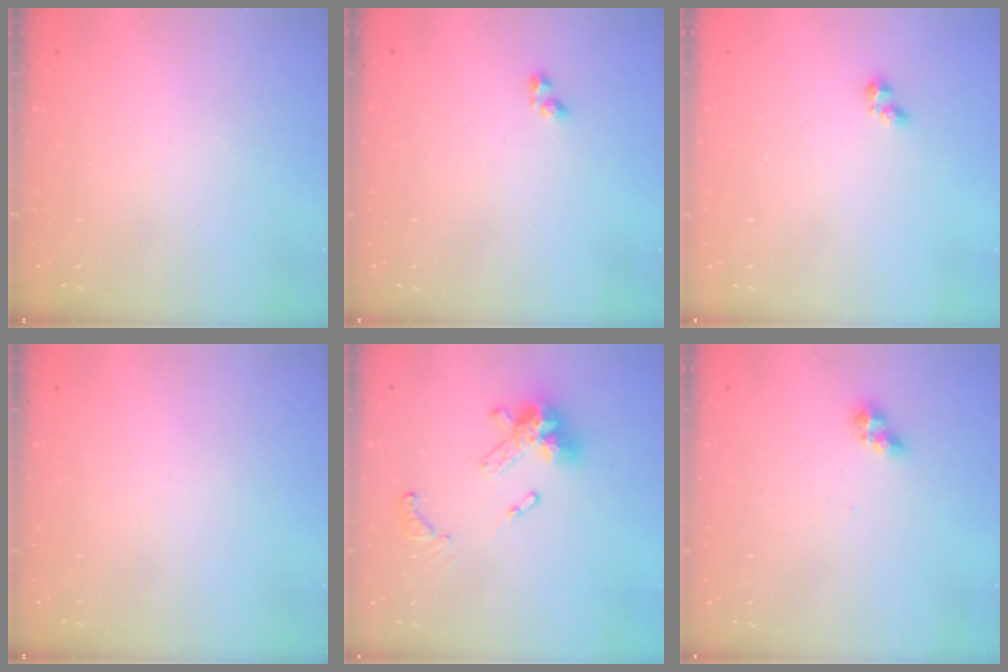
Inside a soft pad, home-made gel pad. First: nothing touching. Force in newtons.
{"total": 2.9, "press": 2.9, "slide": 0.4}
{"total": 2.6, "press": 2.5, "slide": 0.5}
{"total": 0.0}
{"total": 13.7, "press": 13.6, "slide": 1.8}
{"total": 6.4, "press": 6.3, "slide": 0.5}